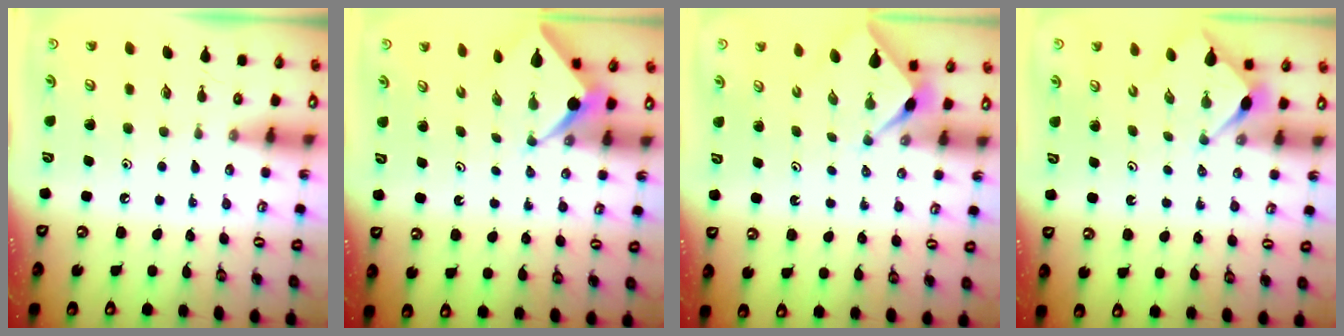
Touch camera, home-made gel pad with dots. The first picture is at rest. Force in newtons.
{"total": 5.4, "press": 5.4, "slide": 0.4}
{"total": 2.4, "press": 2.4, "slide": 0.3}
{"total": 2.6, "press": 2.6, "slide": 0.3}